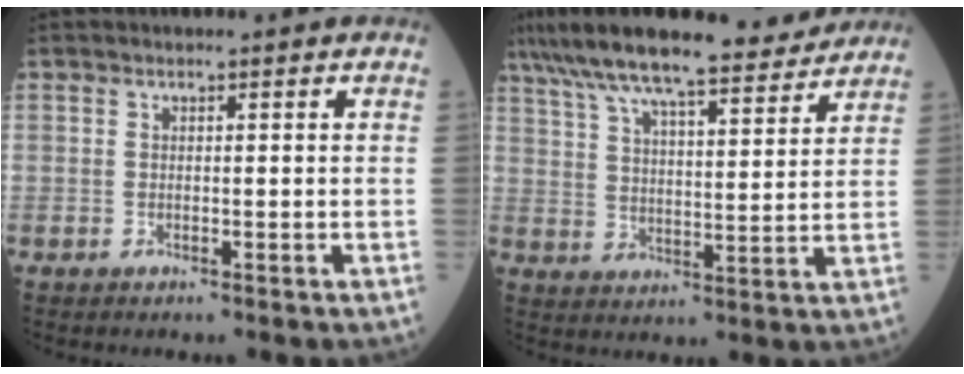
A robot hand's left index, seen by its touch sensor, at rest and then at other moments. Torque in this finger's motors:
{"motor_torque": [1.09, -1.06, 0.51, 0.16]}